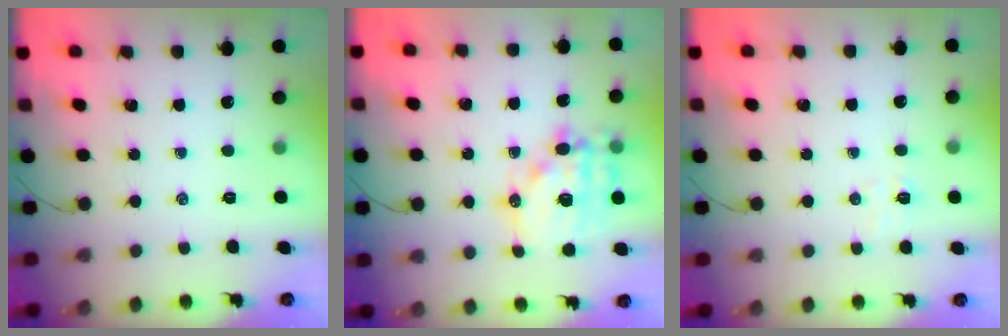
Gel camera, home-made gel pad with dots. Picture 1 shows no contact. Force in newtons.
{"total": 15.8, "press": 15.4, "slide": 3.4}
{"total": 4.4, "press": 4.2, "slide": 1.0}